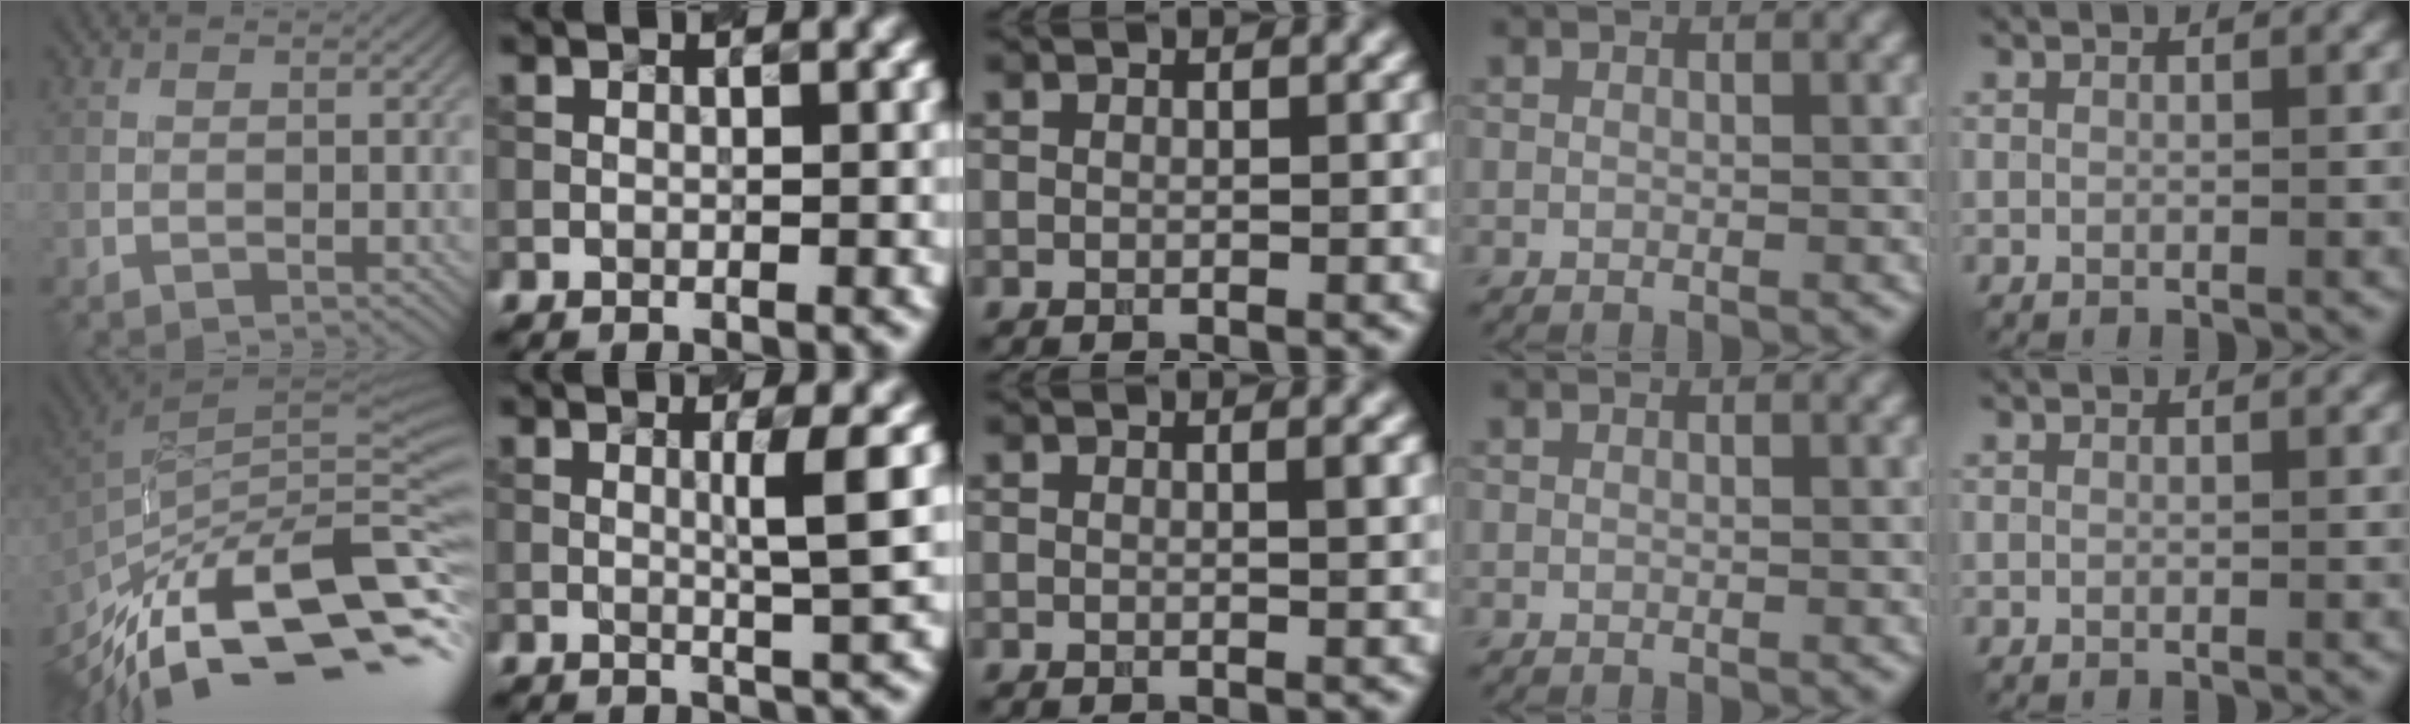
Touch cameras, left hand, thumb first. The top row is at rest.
{"thumb": {"total": 15.1, "force": [-8.5, 4.9, 11.5], "torque": [-0.226, 0.008, -0.156]}, "index": {"total": 2.7, "force": [0.3, 0.1, 2.7], "torque": [-0.046, -0.002, 0.010]}, "middle": {"total": 0.9, "force": [0.3, 0.2, 0.9], "torque": [-0.009, 0.001, 0.002]}}